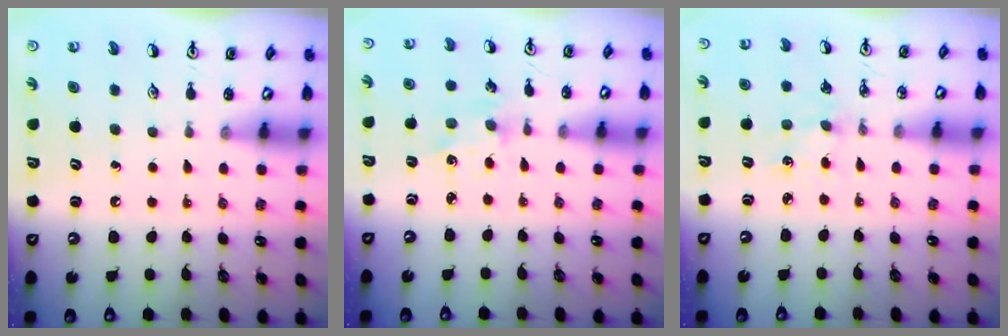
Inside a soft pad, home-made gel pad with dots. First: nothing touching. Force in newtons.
{"total": 1.0, "press": 1.0, "slide": 0.2}
{"total": 3.3, "press": 3.3, "slide": 0.5}